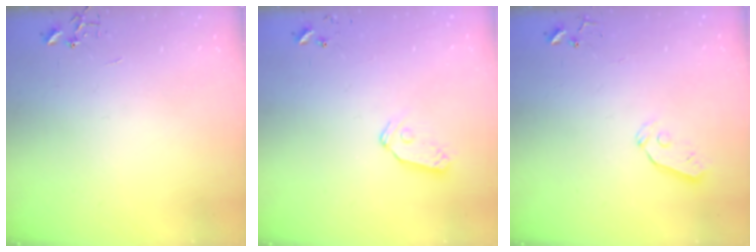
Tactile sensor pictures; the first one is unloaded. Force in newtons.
{"total": 7.2, "press": 7.2, "slide": 0.3}
{"total": 4.9, "press": 4.8, "slide": 0.8}